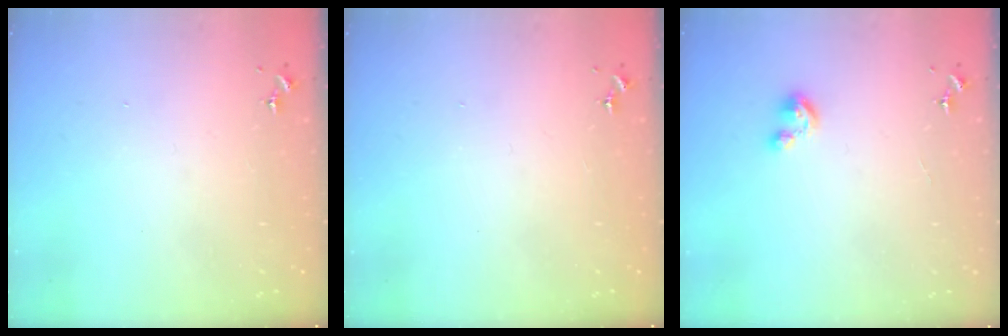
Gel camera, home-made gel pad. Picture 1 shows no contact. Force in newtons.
{"total": 0.0}
{"total": 5.0, "press": 4.9, "slide": 0.5}